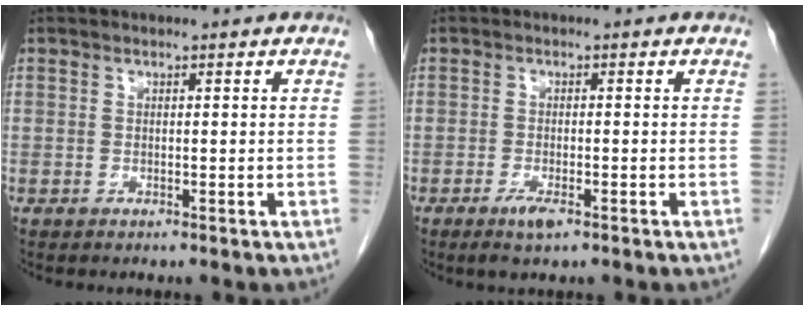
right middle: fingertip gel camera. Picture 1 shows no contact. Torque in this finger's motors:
{"motor_torque": [0.46, -0.25, 0.24, 0.04]}